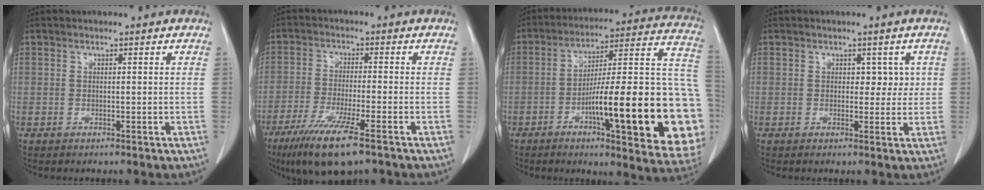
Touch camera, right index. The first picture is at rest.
{"total": 10.3, "force": [-6.6, 0.9, 7.9], "torque": [-0.146, -0.028, -0.109]}
{"total": 28.9, "force": [-7.0, 3.8, 27.8], "torque": [-0.286, 0.008, -0.101]}
{"total": 2.6, "force": [0.7, 1.9, 1.7], "torque": [-0.007, 0.003, 0.007]}